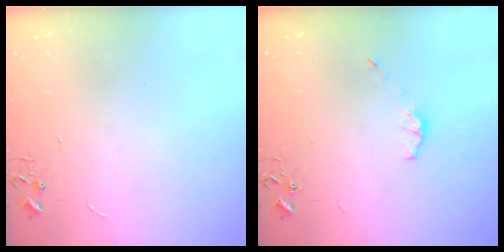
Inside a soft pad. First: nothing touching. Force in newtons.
{"total": 5.4, "press": 5.4, "slide": 0.5}